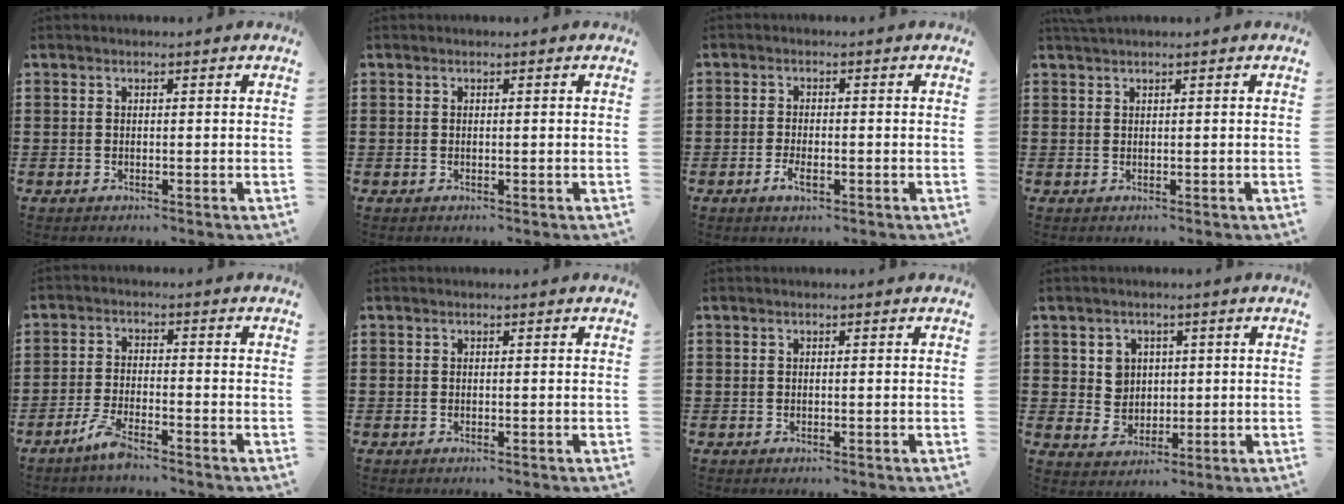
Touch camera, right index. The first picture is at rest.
{"total": 0.0}
{"total": 2.6, "force": [-1.1, 0.9, 2.1], "torque": [-0.045, -0.002, -0.022]}
{"total": 0.6, "force": [0.5, -0.1, 0.3], "torque": [-0.008, -0.001, 0.010]}
{"total": 3.9, "force": [-3.3, 0.4, 2.1], "torque": [-0.048, -0.002, -0.065]}
{"total": 0.0}
{"total": 0.0}
{"total": 4.3, "force": [1.3, 3.9, 1.2], "torque": [-0.043, 0.012, 0.023]}